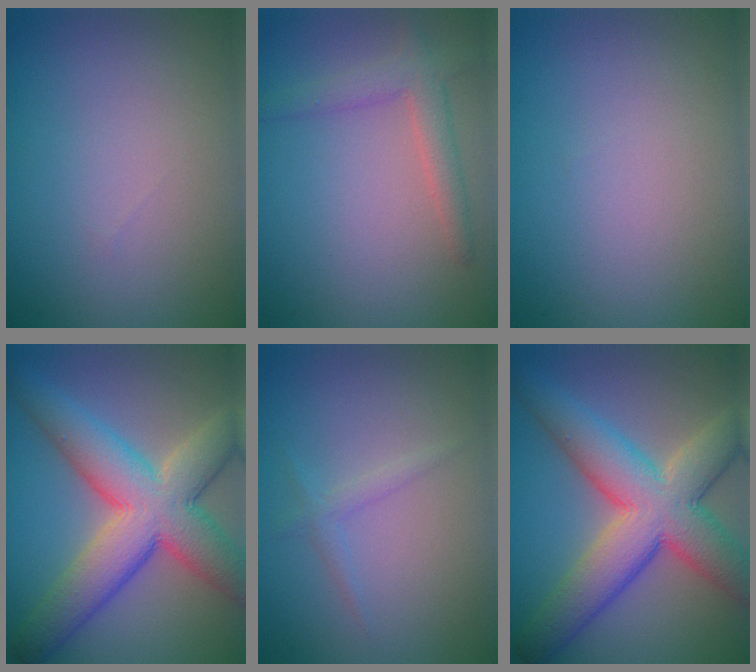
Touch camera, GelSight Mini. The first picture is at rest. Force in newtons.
{"total": 2.7, "press": 2.7, "slide": 0.2}
{"total": 0.0}
{"total": 9.9, "press": 9.8, "slide": 0.5}
{"total": 1.1, "press": 1.1, "slide": 0.1}
{"total": 9.9, "press": 9.8, "slide": 0.5}